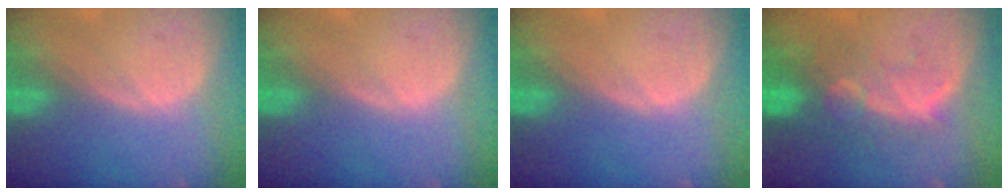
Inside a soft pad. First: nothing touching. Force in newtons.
{"total": 0.0}
{"total": 0.0}
{"total": 9.9, "press": 8.4, "slide": 5.1}